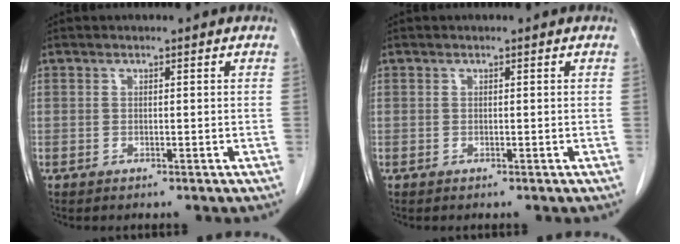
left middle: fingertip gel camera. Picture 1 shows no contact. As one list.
[{"total": 0.0}]